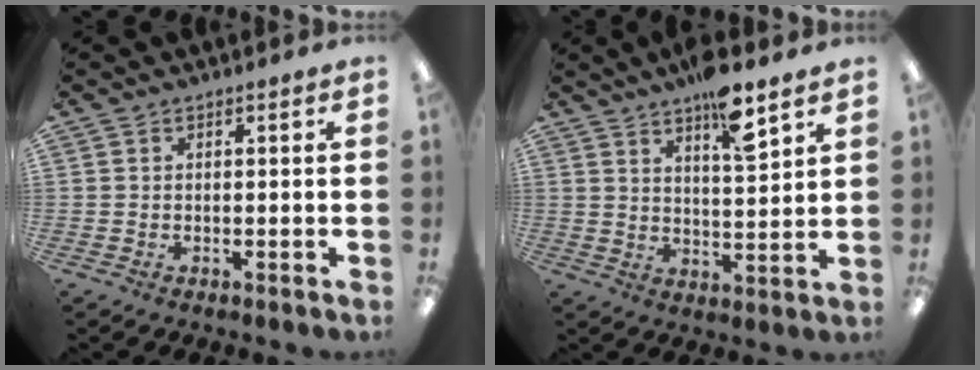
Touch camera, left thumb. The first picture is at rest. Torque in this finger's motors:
{"motor_torque": [1.44, 0.50, 0.96, -0.63, 0.13]}